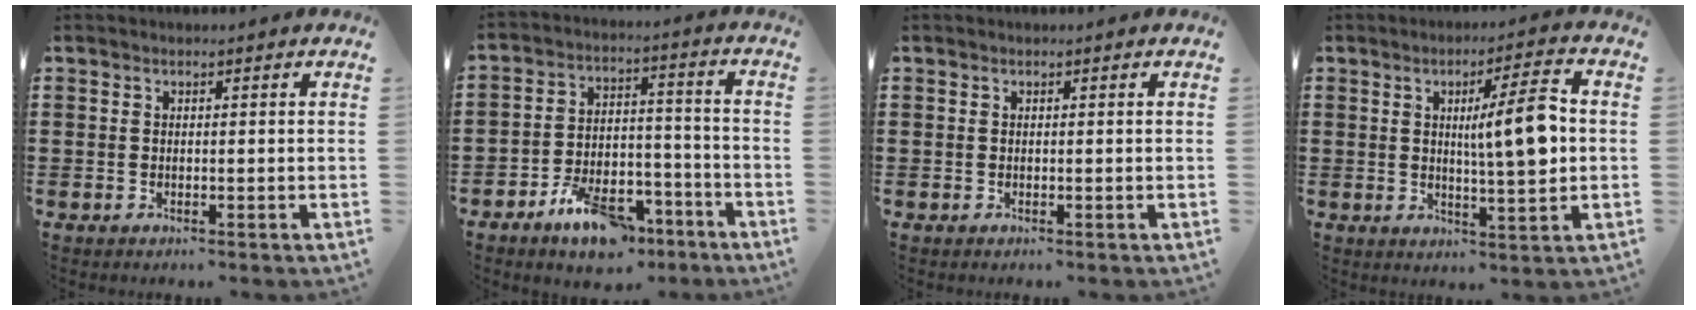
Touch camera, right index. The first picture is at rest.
{"total": 8.8, "force": [-6.5, 4.1, 4.4], "torque": [-0.073, 0.027, -0.115]}
{"total": 0.0}
{"total": 8.9, "force": [1.0, 1.4, 8.7], "torque": [-0.135, -0.008, 0.007]}